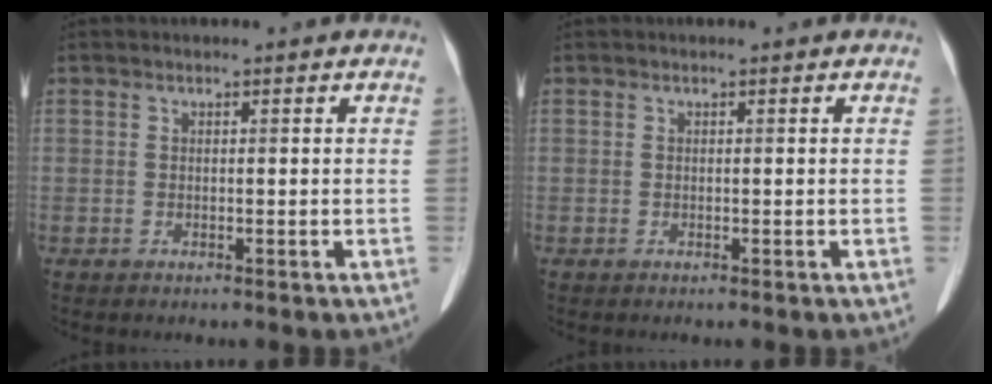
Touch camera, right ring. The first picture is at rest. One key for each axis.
{"total": 0.0}